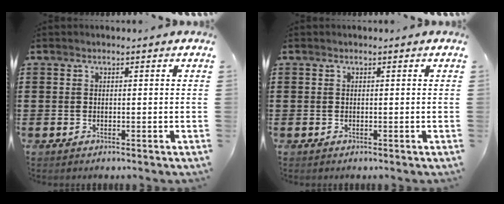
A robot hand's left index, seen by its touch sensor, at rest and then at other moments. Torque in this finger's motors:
{"motor_torque": [-0.06, 0.09, -0.01, 0.00]}